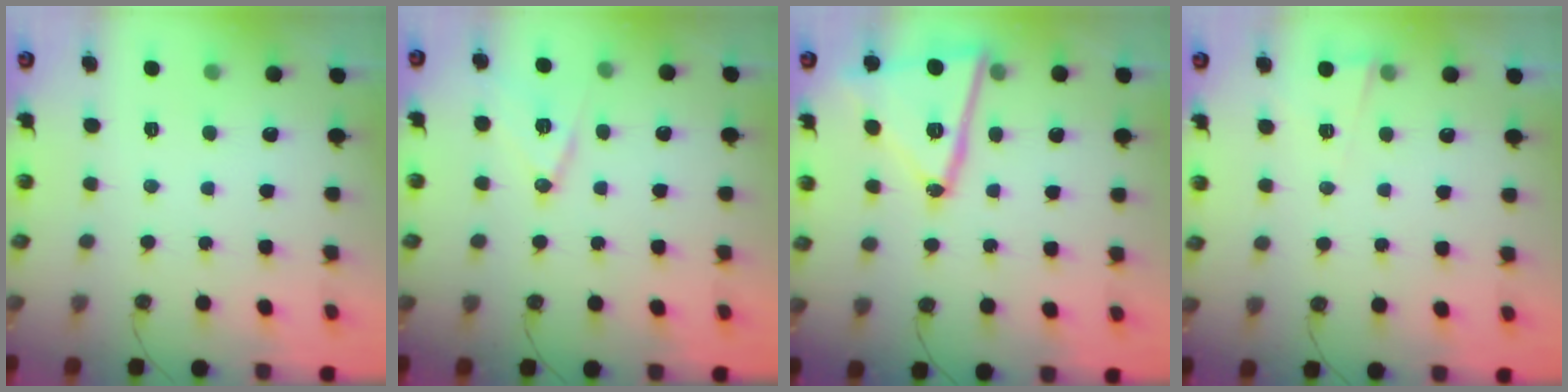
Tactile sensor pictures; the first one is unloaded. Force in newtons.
{"total": 11.8, "press": 11.3, "slide": 3.2}
{"total": 18.5, "press": 18.4, "slide": 1.1}
{"total": 3.1, "press": 2.9, "slide": 1.0}